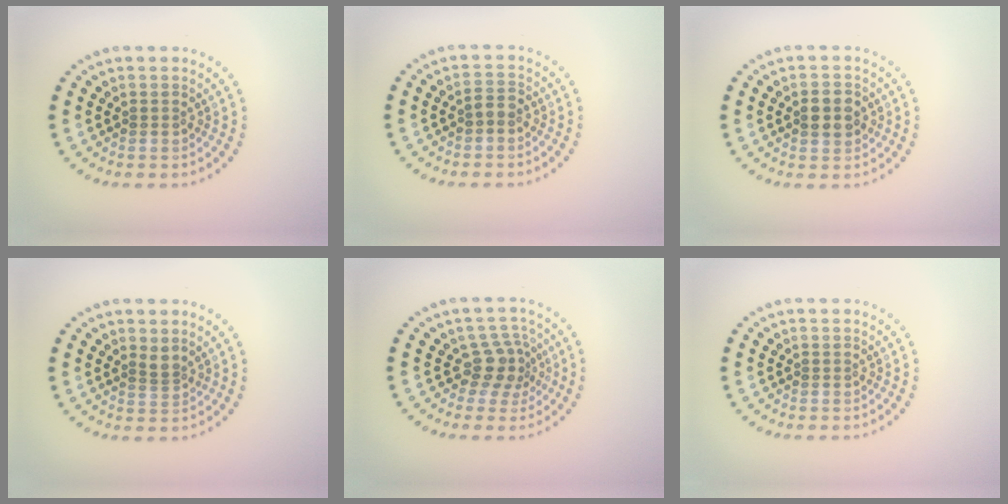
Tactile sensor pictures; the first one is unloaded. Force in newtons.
{"total": 1.2, "press": 1.2, "slide": 0.5}
{"total": 2.8, "press": 2.8, "slide": 0.2}
{"total": 0.9, "press": 0.5, "slide": 0.7}
{"total": 2.9, "press": 2.2, "slide": 1.8}
{"total": 0.0}